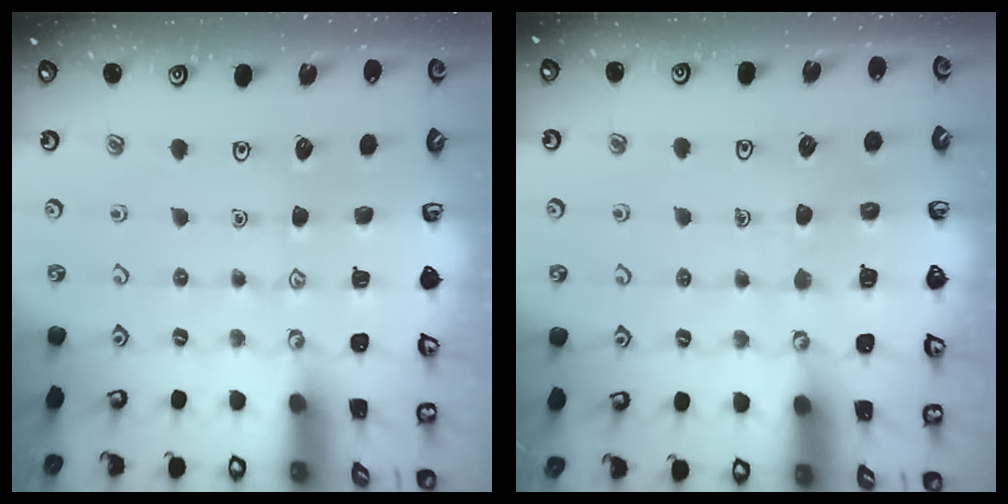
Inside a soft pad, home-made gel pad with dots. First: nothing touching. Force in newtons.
{"total": 4.8, "press": 4.7, "slide": 0.3}